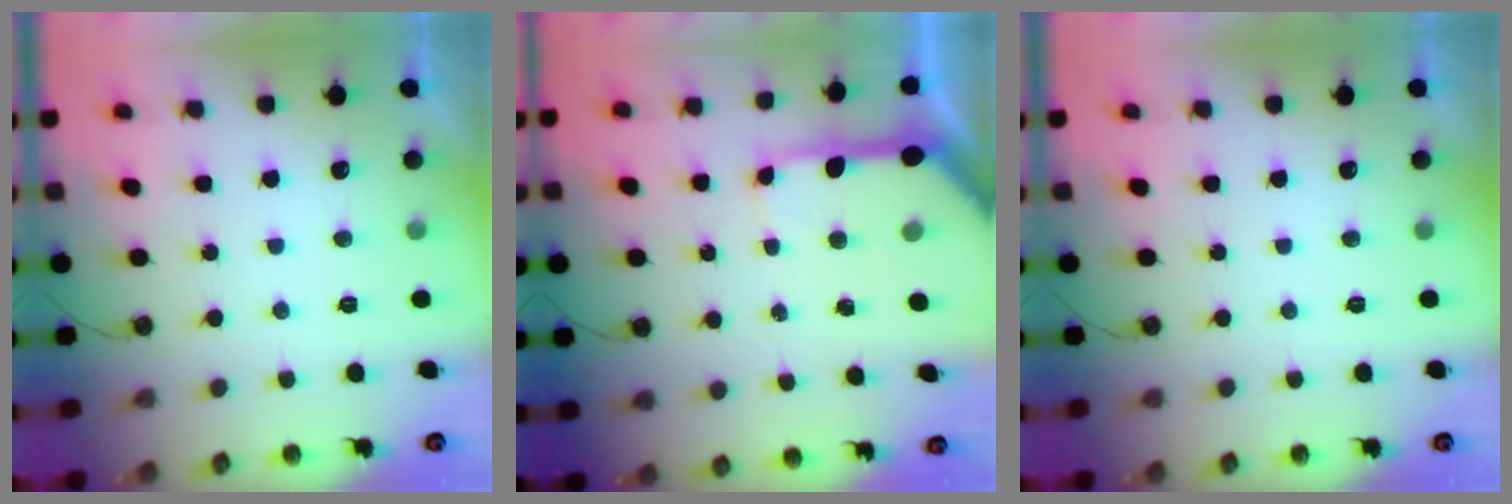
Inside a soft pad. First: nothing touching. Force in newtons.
{"total": 12.3, "press": 12.2, "slide": 1.3}
{"total": 0.0}